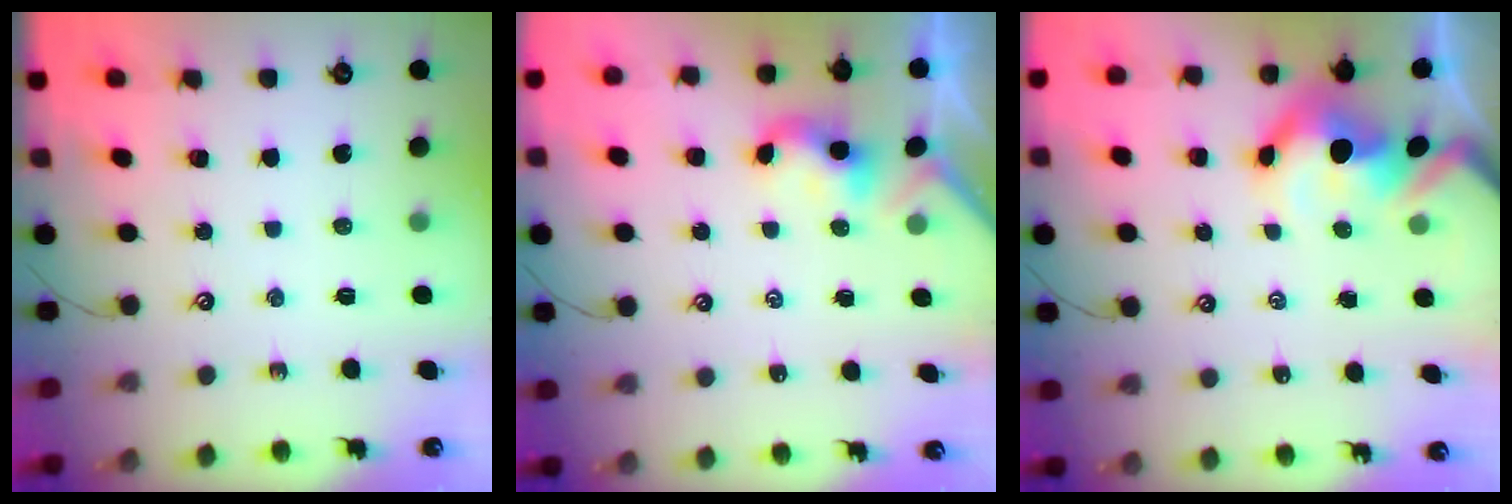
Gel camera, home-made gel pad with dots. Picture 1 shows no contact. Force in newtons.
{"total": 2.2, "press": 2.2, "slide": 0.2}
{"total": 9.5, "press": 9.5, "slide": 1.1}